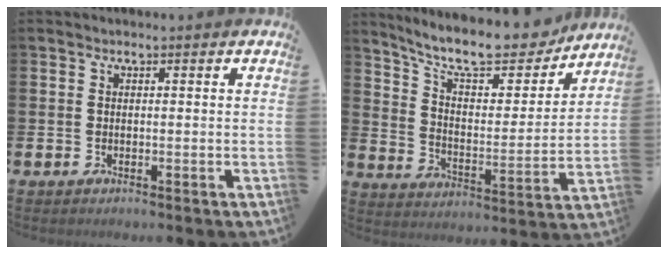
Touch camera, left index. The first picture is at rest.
{"total": 11.4, "force": [10.2, 2.8, 4.3], "torque": [-0.107, -0.070, 0.175]}